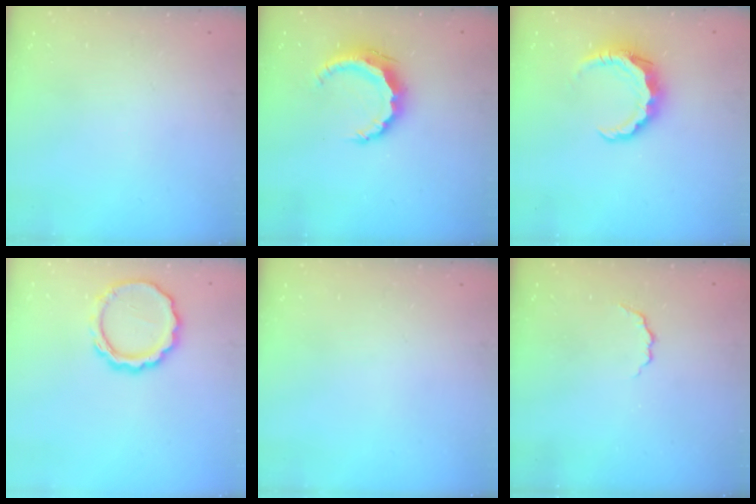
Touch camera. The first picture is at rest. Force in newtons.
{"total": 8.5, "press": 8.4, "slide": 0.8}
{"total": 7.9, "press": 7.8, "slide": 1.1}
{"total": 10.3, "press": 10.2, "slide": 1.7}
{"total": 0.0}
{"total": 2.7, "press": 2.6, "slide": 0.9}